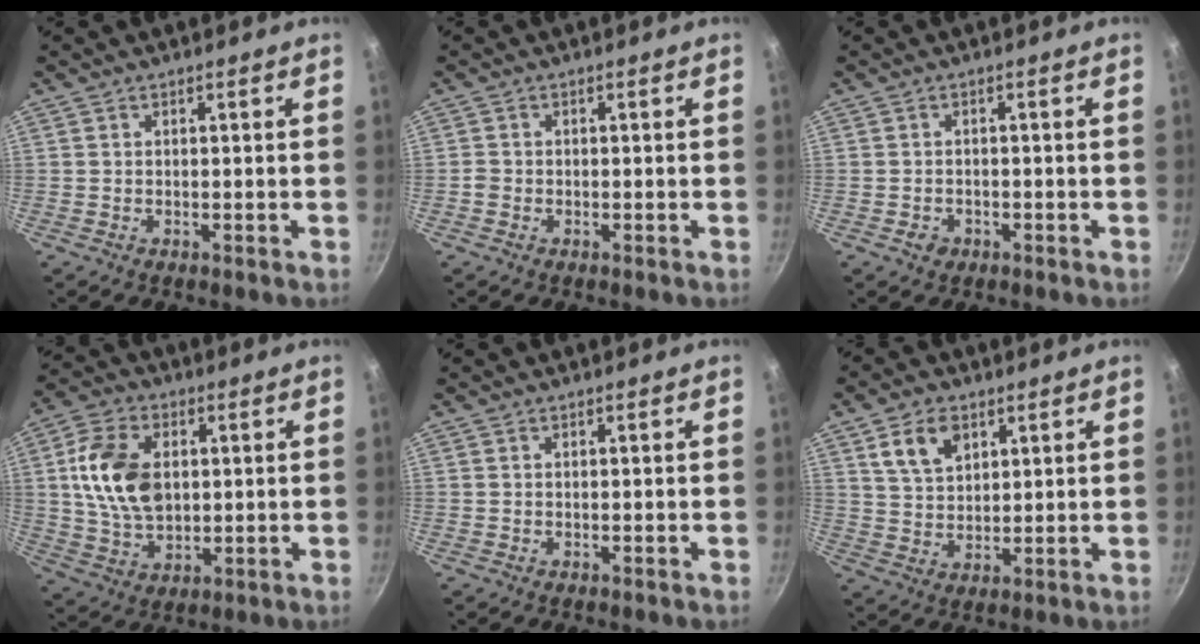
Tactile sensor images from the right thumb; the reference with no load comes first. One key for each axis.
{"total": 1.1, "fx": -0.5, "fy": 0.9, "fz": 0.3, "tx": -0.005, "ty": 0.002, "tz": -0.010}
{"total": 2.1, "fx": -1.0, "fy": 1.7, "fz": 0.8, "tx": -0.011, "ty": 0.007, "tz": -0.011}
{"total": 14.2, "fx": 2.1, "fy": 9.4, "fz": 10.4, "tx": -0.177, "ty": -0.002, "tz": 0.040}
{"total": 0.0}
{"total": 7.9, "fx": 3.8, "fy": 5.1, "fz": 4.6, "tx": -0.066, "ty": -0.012, "tz": 0.074}